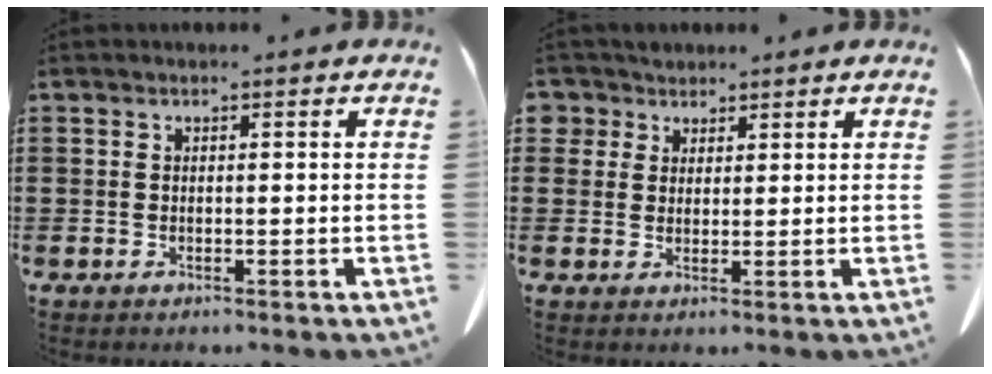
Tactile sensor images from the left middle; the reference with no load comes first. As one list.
[{"total": 3.2, "force": [2.2, 2.4, 0.2], "torque": [-0.019, 0.011, 0.041]}]